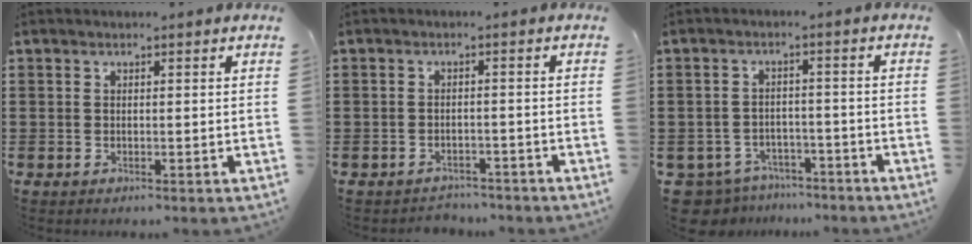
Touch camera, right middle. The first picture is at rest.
{"total": 2.1, "force": [-2.1, 0.3, -0.2], "torque": [-0.006, -0.002, -0.047]}
{"total": 4.5, "force": [-4.3, 1.2, 0.3], "torque": [-0.034, -0.003, -0.096]}